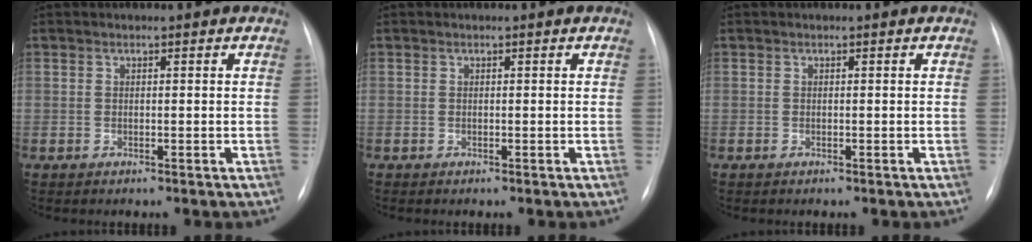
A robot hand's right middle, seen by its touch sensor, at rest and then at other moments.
{"total": 0.0}
{"total": 0.0}